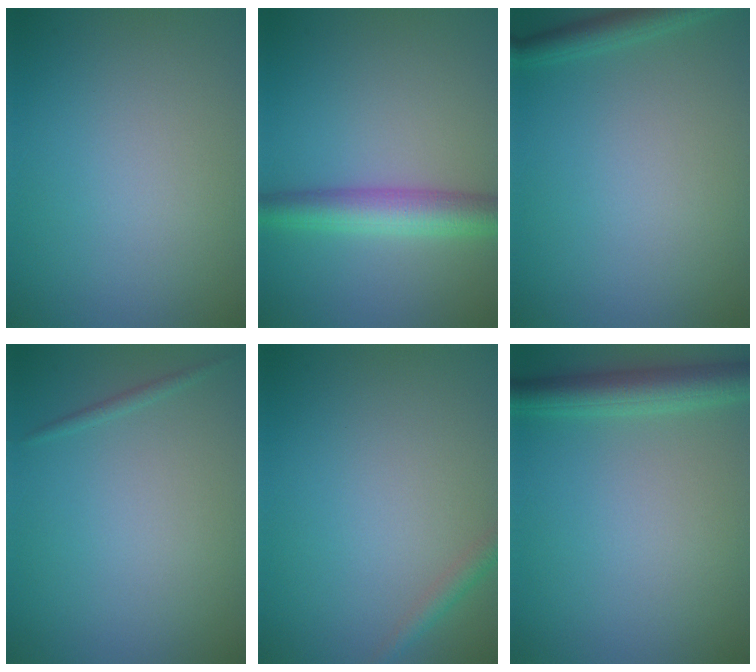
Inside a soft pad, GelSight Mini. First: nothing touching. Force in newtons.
{"total": 4.3, "press": 4.3, "slide": 0.1}
{"total": 1.9, "press": 1.9, "slide": 0.1}
{"total": 0.6, "press": 0.6, "slide": 0.0}
{"total": 1.3, "press": 1.3, "slide": 0.0}
{"total": 3.8, "press": 3.8, "slide": 0.2}